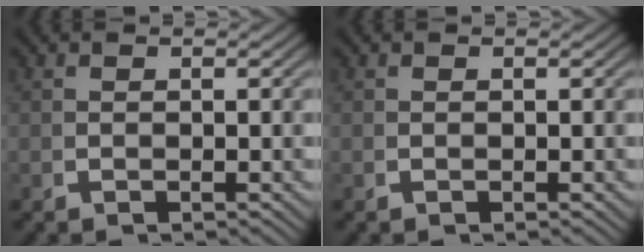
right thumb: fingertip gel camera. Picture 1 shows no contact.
{"total": 0.0}